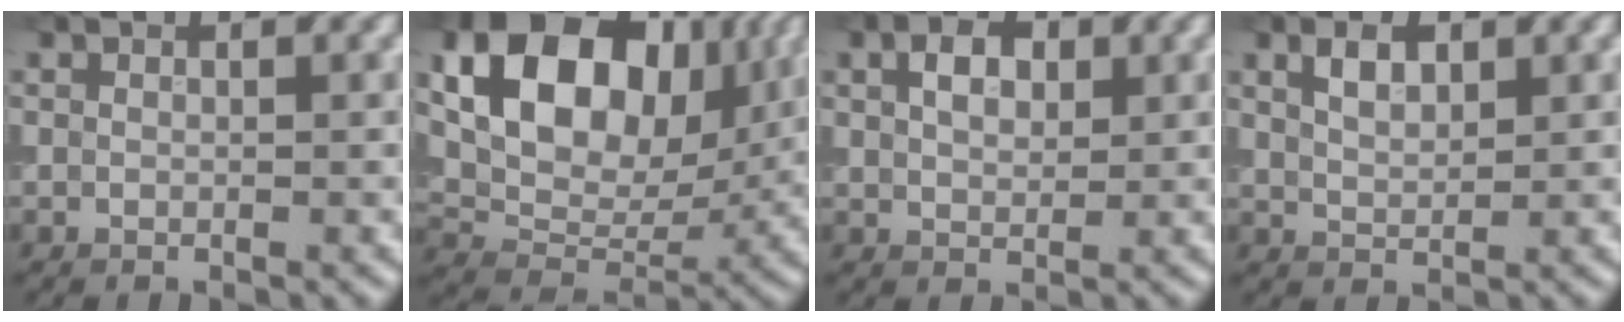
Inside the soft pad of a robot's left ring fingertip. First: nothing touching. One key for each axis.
{"total": 13.3, "fx": 4.3, "fy": 9.0, "fz": 8.8, "tx": -0.149, "ty": 0.005, "tz": 0.075}
{"total": 2.9, "fx": 0.9, "fy": 1.9, "fz": 2.0, "tx": -0.039, "ty": 0.005, "tz": 0.016}
{"total": 2.5, "fx": 1.2, "fy": 1.4, "fz": 1.7, "tx": -0.035, "ty": 0.003, "tz": 0.026}